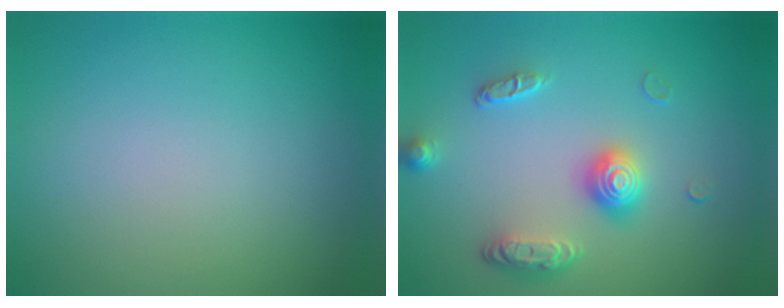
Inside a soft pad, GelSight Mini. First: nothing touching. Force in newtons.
{"total": 3.4, "press": 3.0, "slide": 1.7}